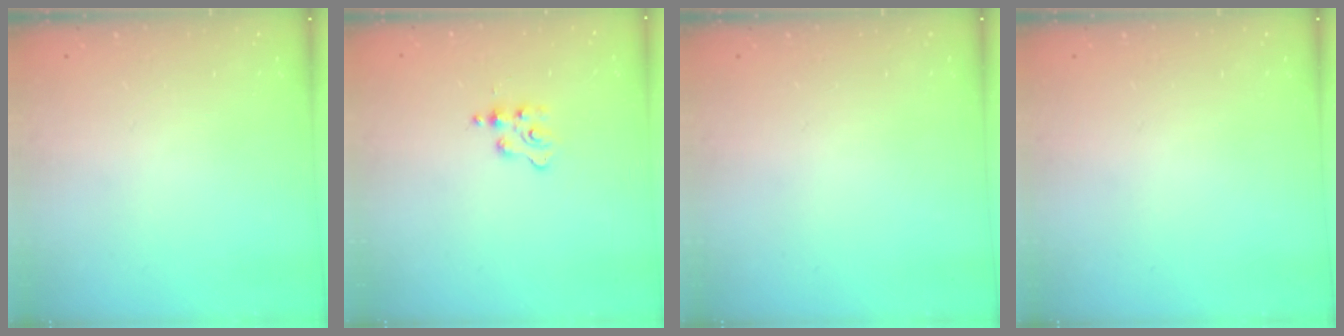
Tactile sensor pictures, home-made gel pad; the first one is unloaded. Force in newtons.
{"total": 2.1, "press": 2.1, "slide": 0.4}
{"total": 0.0}
{"total": 0.0}